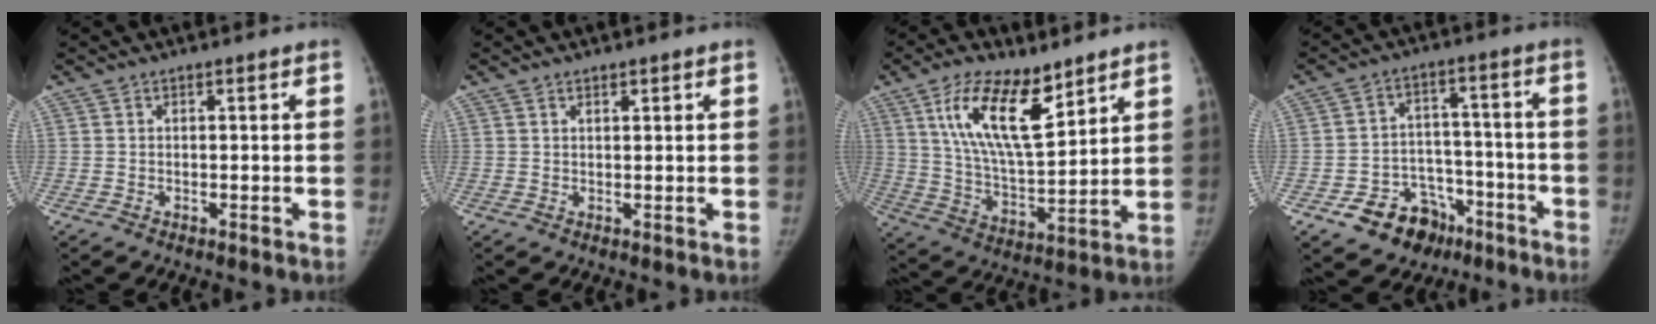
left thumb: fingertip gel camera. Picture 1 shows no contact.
{"total": 0.9, "force": [0.6, 0.4, 0.4], "torque": [-0.004, -0.003, 0.010]}
{"total": 16.0, "force": [8.9, 6.3, 11.8], "torque": [-0.186, -0.047, 0.169]}
{"total": 11.9, "force": [-7.1, 8.5, 4.4], "torque": [-0.030, 0.064, -0.098]}